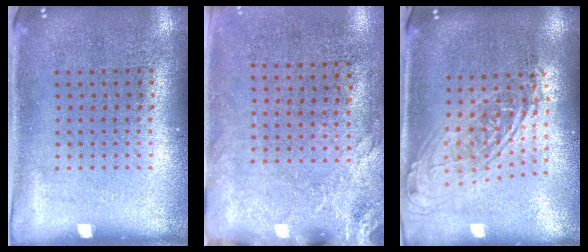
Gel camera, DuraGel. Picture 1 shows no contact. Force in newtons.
{"total": 2.6, "press": 2.0, "slide": 1.6}
{"total": 1.8, "press": 1.4, "slide": 1.2}